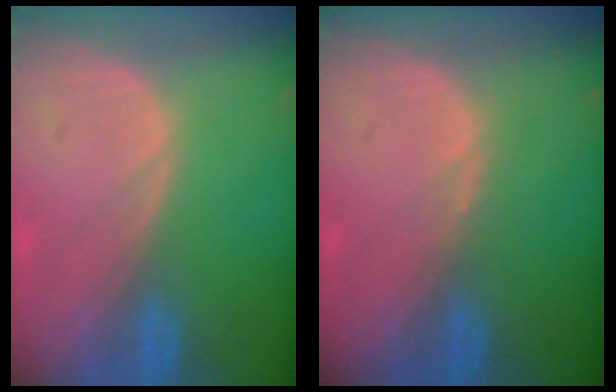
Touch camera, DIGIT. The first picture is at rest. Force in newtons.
{"total": 0.6, "press": 0.5, "slide": 0.3}